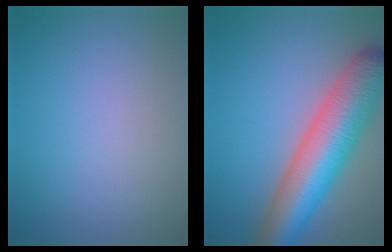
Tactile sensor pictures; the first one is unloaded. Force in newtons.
{"total": 10.4, "press": 10.4, "slide": 0.4}